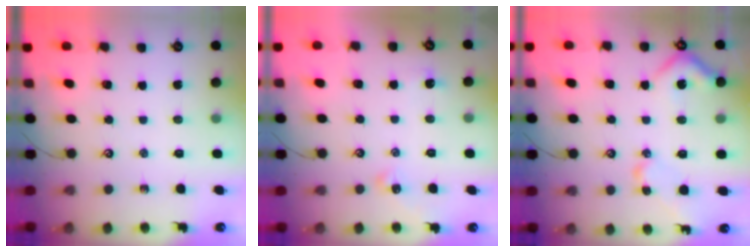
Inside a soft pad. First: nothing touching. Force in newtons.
{"total": 1.4, "press": 1.3, "slide": 0.5}
{"total": 7.9, "press": 7.8, "slide": 1.2}